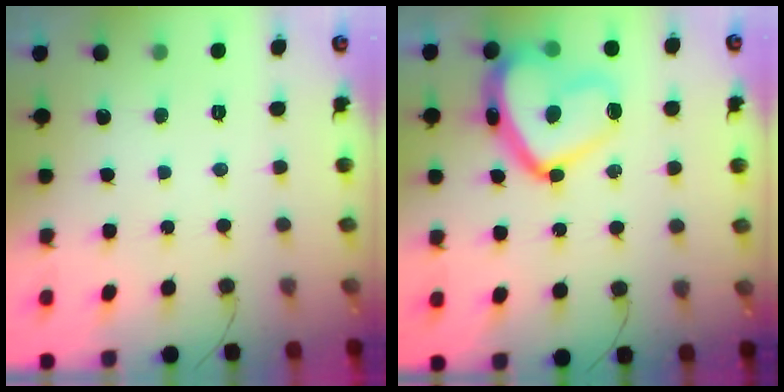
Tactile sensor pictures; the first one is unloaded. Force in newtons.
{"total": 19.2, "press": 19.1, "slide": 1.4}